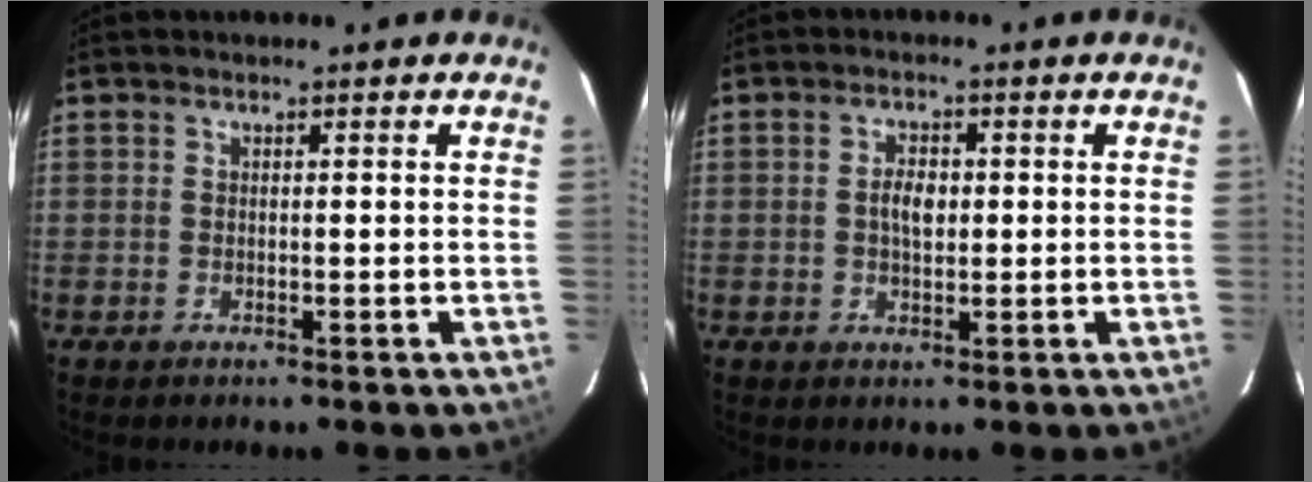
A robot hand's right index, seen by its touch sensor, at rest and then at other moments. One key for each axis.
{"total": 3.5, "fx": 0.1, "fy": 2.0, "fz": 2.9, "tx": -0.052, "ty": 0.006, "tz": 0.003}